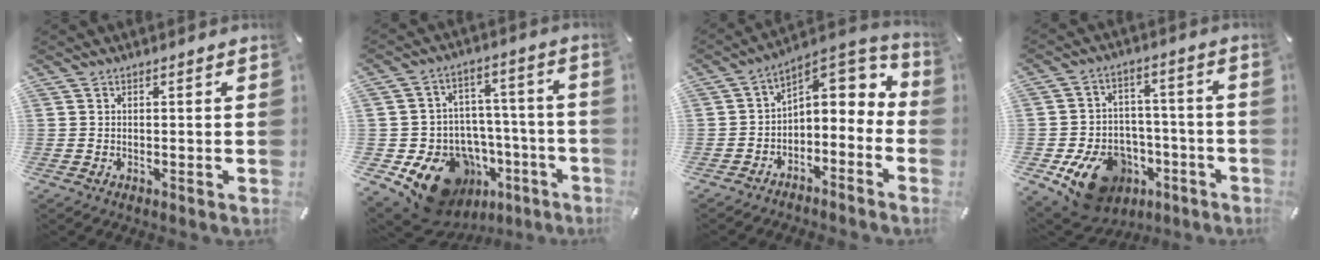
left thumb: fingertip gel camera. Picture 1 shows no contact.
{"total": 17.5, "force": [-9.5, 12.4, 8.0], "torque": [-0.124, 0.053, -0.137]}
{"total": 6.9, "force": [1.8, 4.8, 4.6], "torque": [-0.044, -0.030, 0.027]}
{"total": 15.2, "force": [-7.3, 11.2, 7.4], "torque": [-0.108, 0.049, -0.110]}